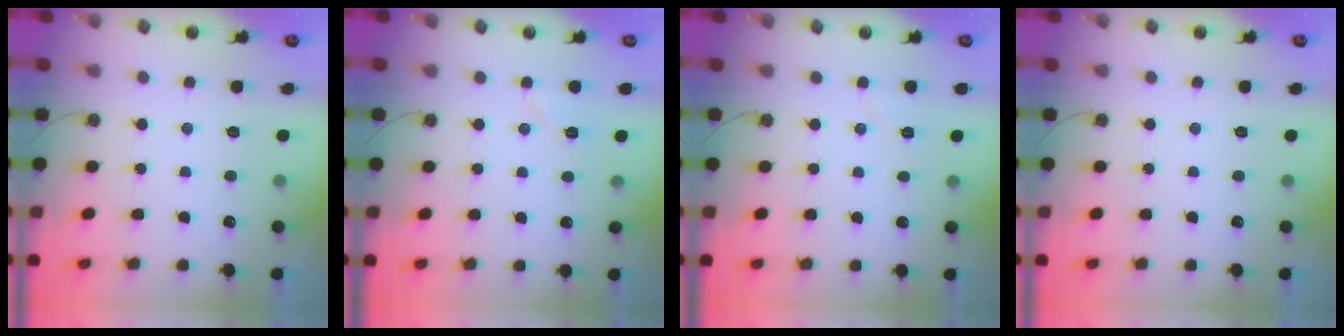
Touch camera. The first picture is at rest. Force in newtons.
{"total": 6.3, "press": 5.7, "slide": 2.7}
{"total": 3.3, "press": 3.0, "slide": 1.5}
{"total": 0.0}